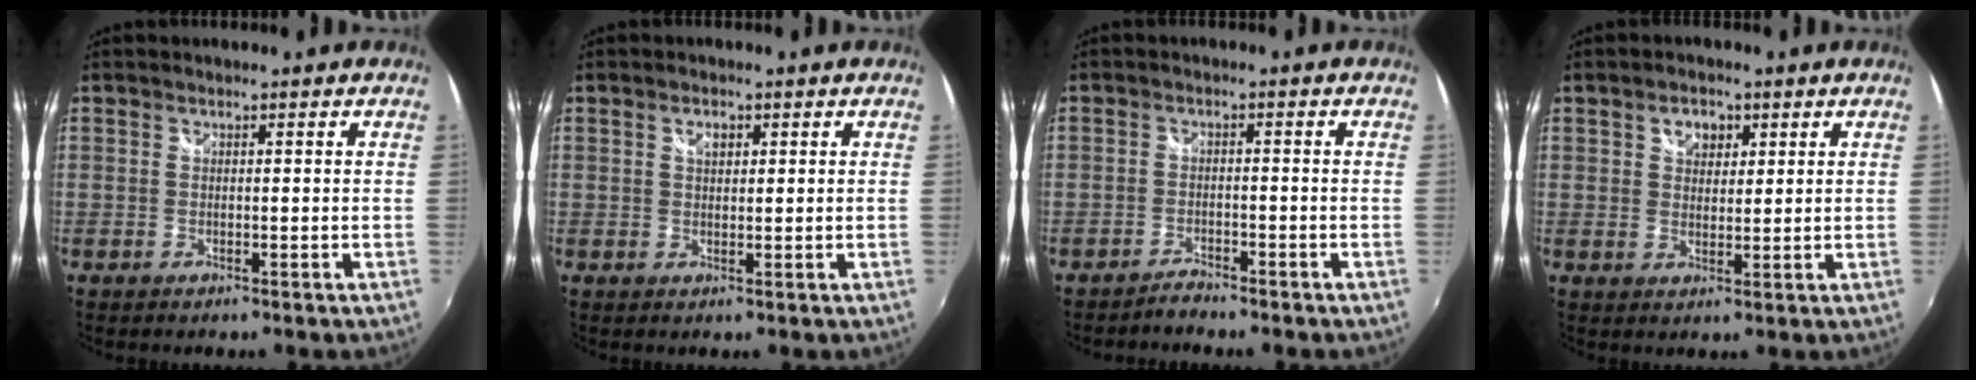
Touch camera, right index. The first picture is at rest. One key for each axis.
{"total": 1.9, "fx": 0.8, "fy": 1.1, "fz": 1.3, "tx": -0.020, "ty": 0.007, "tz": 0.013}
{"total": 2.5, "fx": -2.4, "fy": 0.4, "fz": 0.4, "tx": -0.018, "ty": -0.004, "tz": -0.045}
{"total": 3.8, "fx": 1.7, "fy": 2.8, "fz": 1.8, "tx": -0.021, "ty": 0.010, "tz": 0.029}